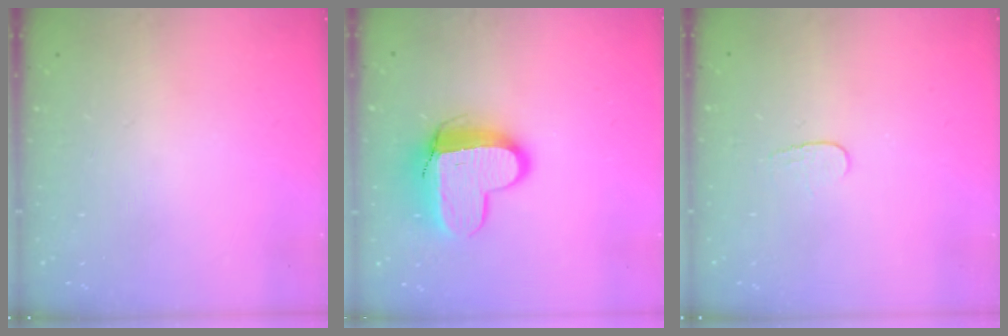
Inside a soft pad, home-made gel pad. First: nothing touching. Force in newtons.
{"total": 12.7, "press": 12.7, "slide": 1.1}
{"total": 3.6, "press": 3.5, "slide": 0.4}